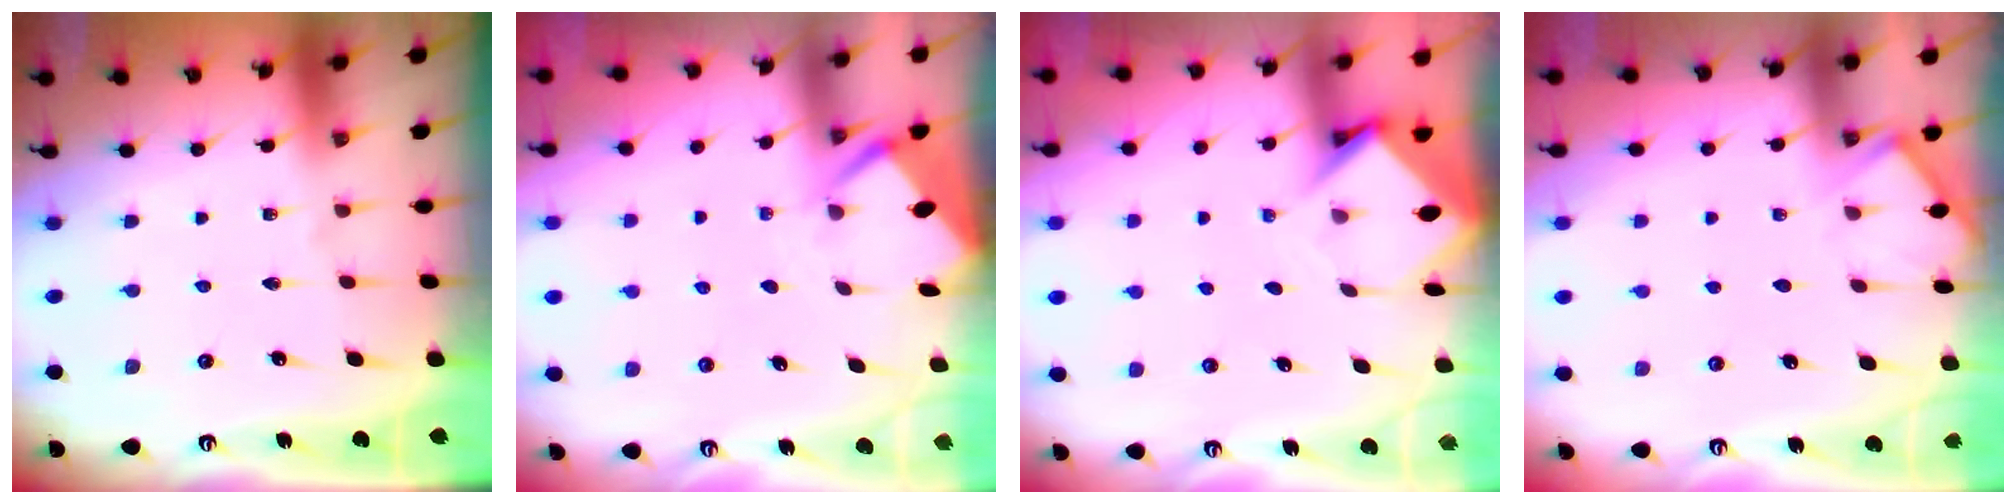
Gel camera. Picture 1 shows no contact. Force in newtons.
{"total": 2.6, "press": 2.6, "slide": 0.3}
{"total": 3.9, "press": 3.9, "slide": 0.3}
{"total": 3.7, "press": 3.7, "slide": 0.4}